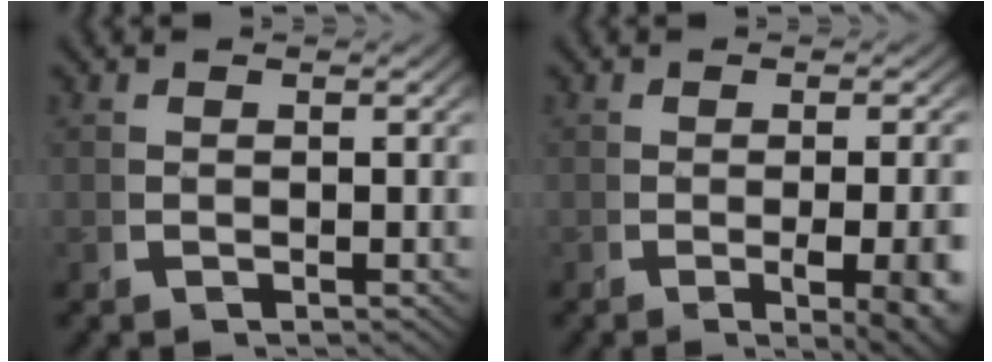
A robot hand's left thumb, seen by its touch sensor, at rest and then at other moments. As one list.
[{"total": 5.6, "force": [-1.5, 1.8, 5.0], "torque": [-0.073, -0.017, -0.015]}]